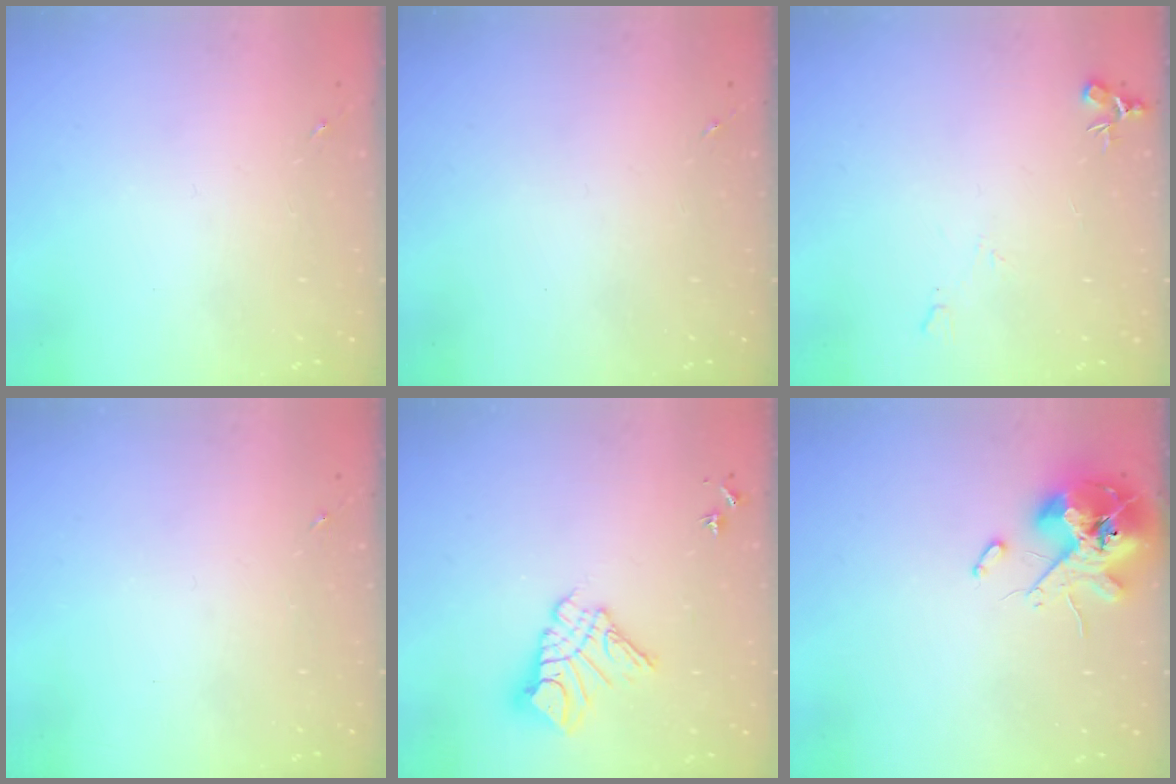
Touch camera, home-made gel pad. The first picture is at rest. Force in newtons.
{"total": 0.0}
{"total": 6.9, "press": 6.9, "slide": 0.7}
{"total": 0.0}
{"total": 11.7, "press": 11.7, "slide": 1.2}
{"total": 13.9, "press": 13.7, "slide": 2.2}